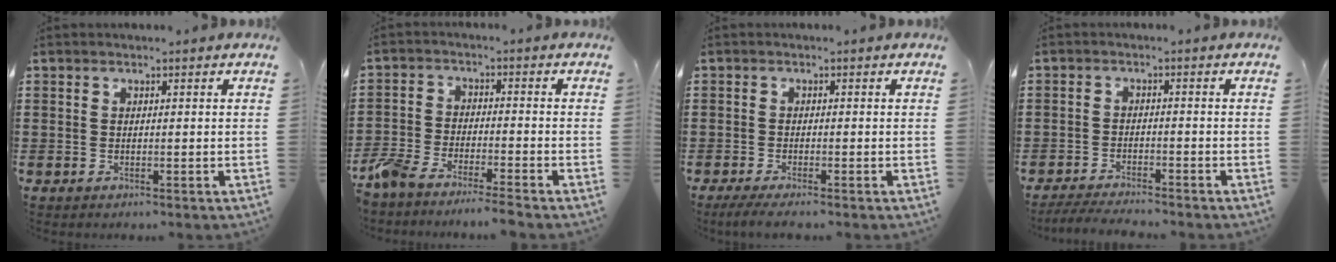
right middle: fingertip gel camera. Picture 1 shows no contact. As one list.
[{"total": 5.0, "force": [-4.7, 0.1, 1.6], "torque": [-0.056, -0.012, -0.098]}, {"total": 1.5, "force": [-1.2, -0.1, 0.9], "torque": [-0.022, -0.006, -0.023]}, {"total": 3.2, "force": [-3.2, 0.0, 0.5], "torque": [-0.019, -0.005, -0.068]}]